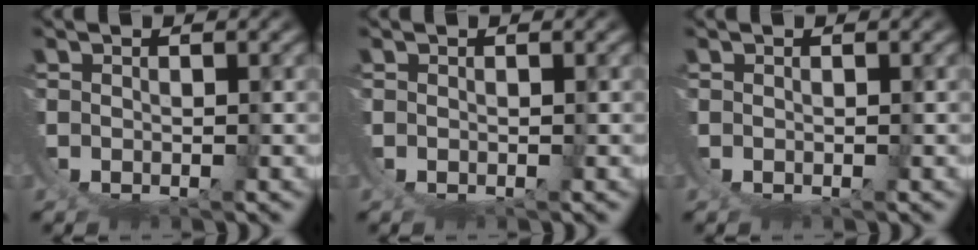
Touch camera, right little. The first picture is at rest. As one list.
[{"total": 0.0}, {"total": 0.0}]